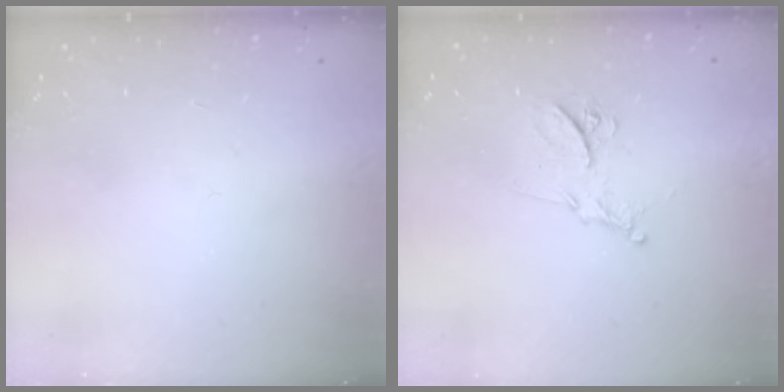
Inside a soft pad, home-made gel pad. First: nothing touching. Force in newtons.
{"total": 11.0, "press": 11.0, "slide": 0.4}